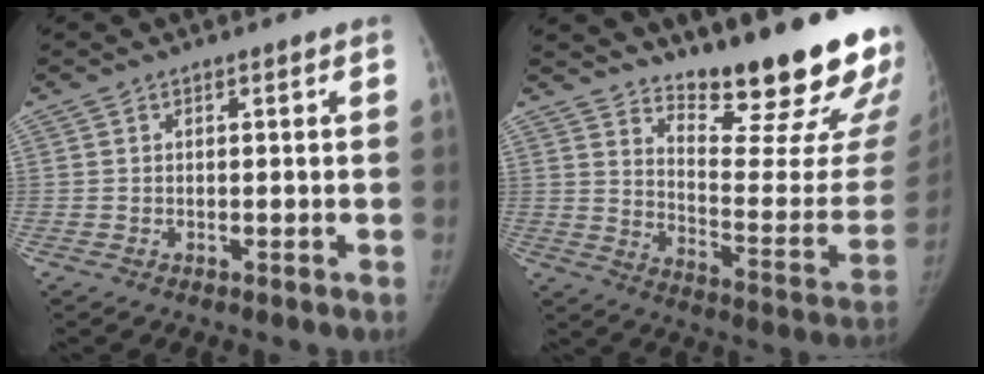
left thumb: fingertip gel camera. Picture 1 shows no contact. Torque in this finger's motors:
{"motor_torque": [1.61, 1.49, 1.42, -1.35, 0.07]}